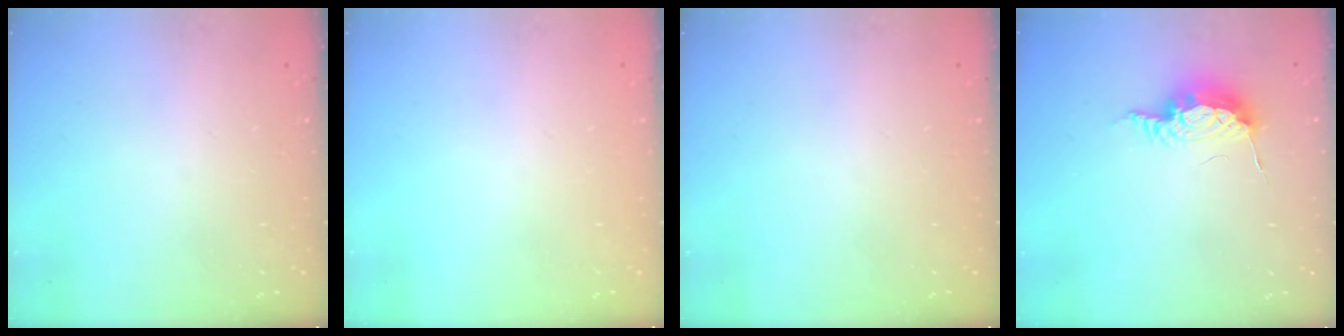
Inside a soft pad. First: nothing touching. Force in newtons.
{"total": 0.0}
{"total": 0.0}
{"total": 8.5, "press": 8.4, "slide": 1.1}